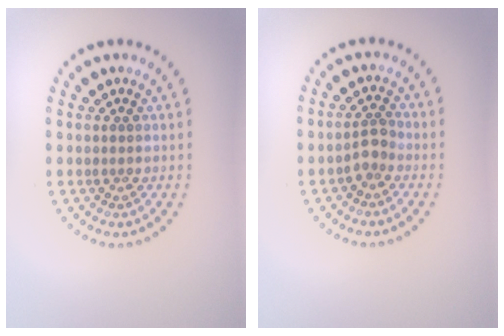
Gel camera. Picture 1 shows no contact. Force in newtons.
{"total": 1.7, "press": 1.4, "slide": 1.0}